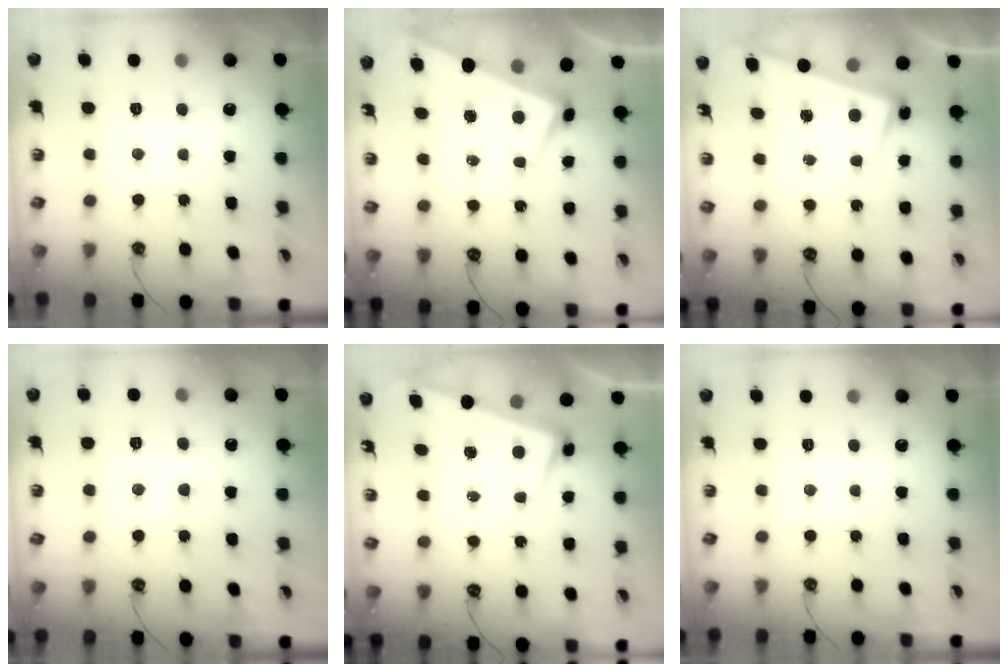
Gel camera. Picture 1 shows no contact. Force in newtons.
{"total": 2.8, "press": 2.7, "slide": 0.6}
{"total": 2.5, "press": 2.4, "slide": 0.8}
{"total": 2.6, "press": 2.6, "slide": 0.6}
{"total": 3.0, "press": 2.8, "slide": 0.8}
{"total": 0.0}